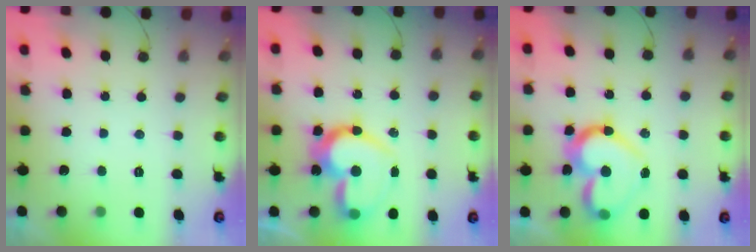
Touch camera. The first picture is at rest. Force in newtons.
{"total": 18.3, "press": 18.2, "slide": 1.3}
{"total": 17.8, "press": 17.7, "slide": 1.7}